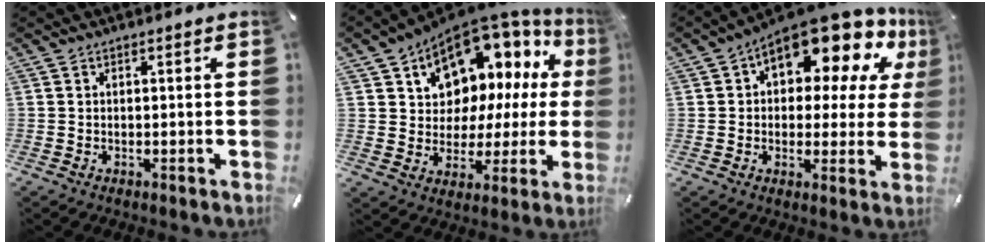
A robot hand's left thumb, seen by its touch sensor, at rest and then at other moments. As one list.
[{"total": 11.7, "force": [7.5, 8.1, 3.8], "torque": [-0.060, -0.079, 0.133]}, {"total": 15.4, "force": [9.9, 7.0, 9.5], "torque": [-0.134, -0.087, 0.165]}]